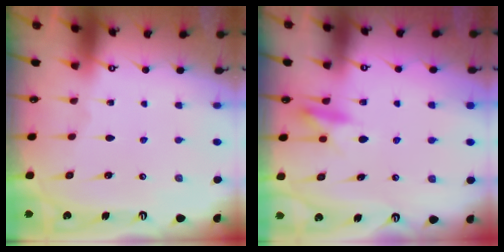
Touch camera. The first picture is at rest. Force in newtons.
{"total": 9.1, "press": 9.1, "slide": 1.2}